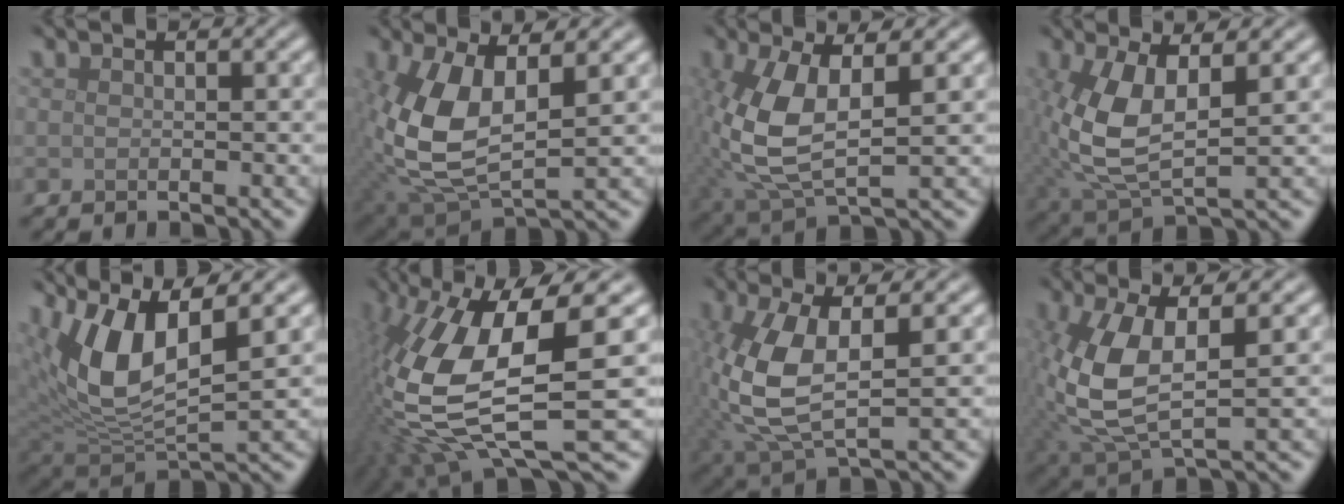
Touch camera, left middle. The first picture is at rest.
{"total": 9.4, "force": [0.9, 4.7, 8.1], "torque": [-0.192, -0.009, 0.021]}
{"total": 7.4, "force": [0.4, 3.2, 6.6], "torque": [-0.161, -0.001, 0.012]}
{"total": 6.7, "force": [0.7, 3.0, 5.9], "torque": [-0.144, -0.004, 0.017]}
{"total": 9.0, "force": [3.4, 3.6, 7.5], "torque": [-0.160, -0.005, 0.061]}
{"total": 14.1, "force": [0.0, 4.8, 13.2], "torque": [-0.297, -0.023, 0.018]}
{"total": 8.2, "force": [0.4, 3.4, 7.4], "torque": [-0.181, 0.001, 0.009]}
{"total": 8.2, "force": [0.3, 3.5, 7.4], "torque": [-0.179, 0.001, 0.006]}